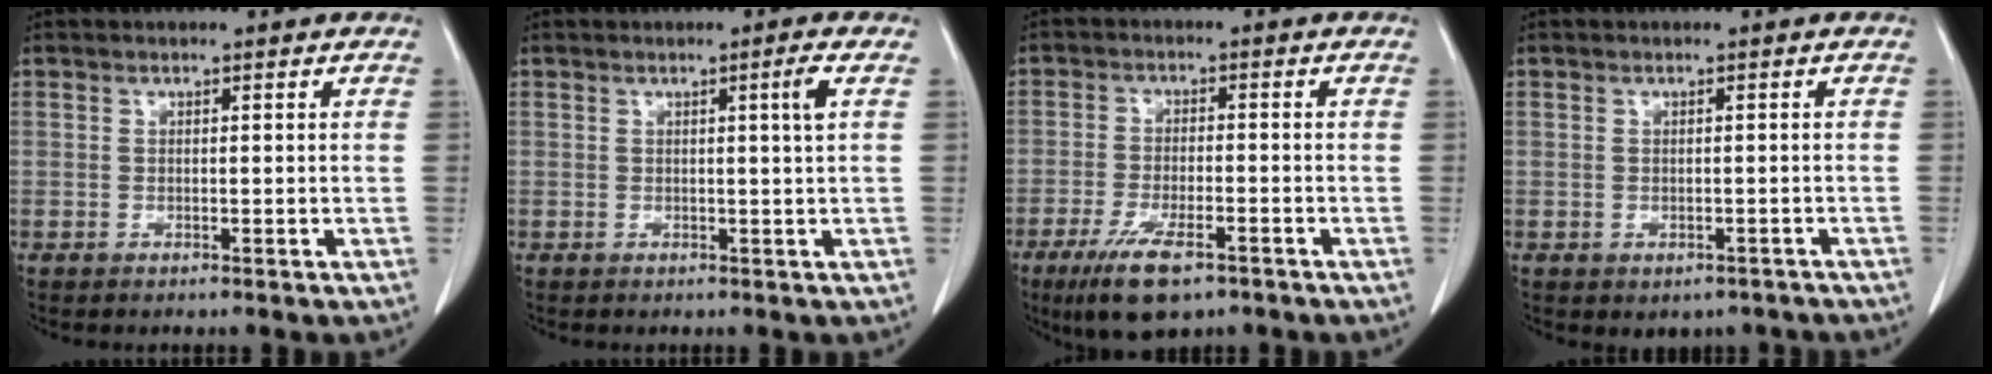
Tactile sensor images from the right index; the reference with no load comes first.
{"total": 2.2, "force": [0.6, -0.8, 2.0], "torque": [-0.034, -0.006, 0.013]}
{"total": 8.7, "force": [-5.5, 2.4, 6.3], "torque": [-0.116, -0.016, -0.089]}
{"total": 3.5, "force": [-2.4, 2.4, 0.8], "torque": [-0.001, 0.010, -0.028]}